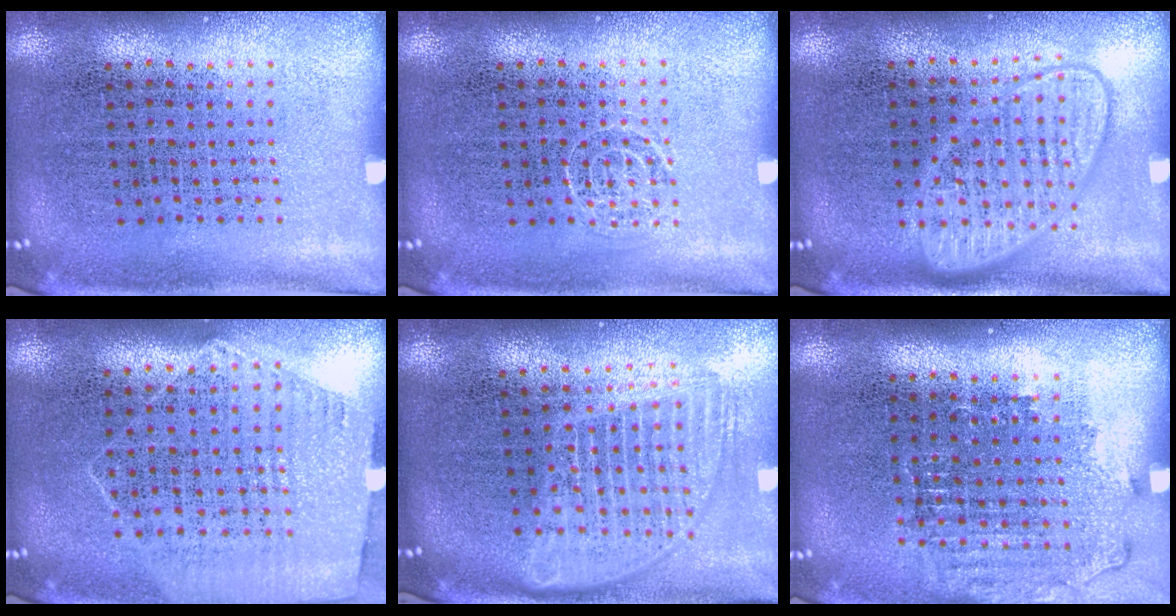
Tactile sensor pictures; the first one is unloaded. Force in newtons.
{"total": 0.9, "press": 0.9, "slide": 0.2}
{"total": 2.9, "press": 2.9, "slide": 0.4}
{"total": 1.1, "press": 1.0, "slide": 0.4}
{"total": 1.8, "press": 1.5, "slide": 0.9}
{"total": 1.6, "press": 1.4, "slide": 0.6}